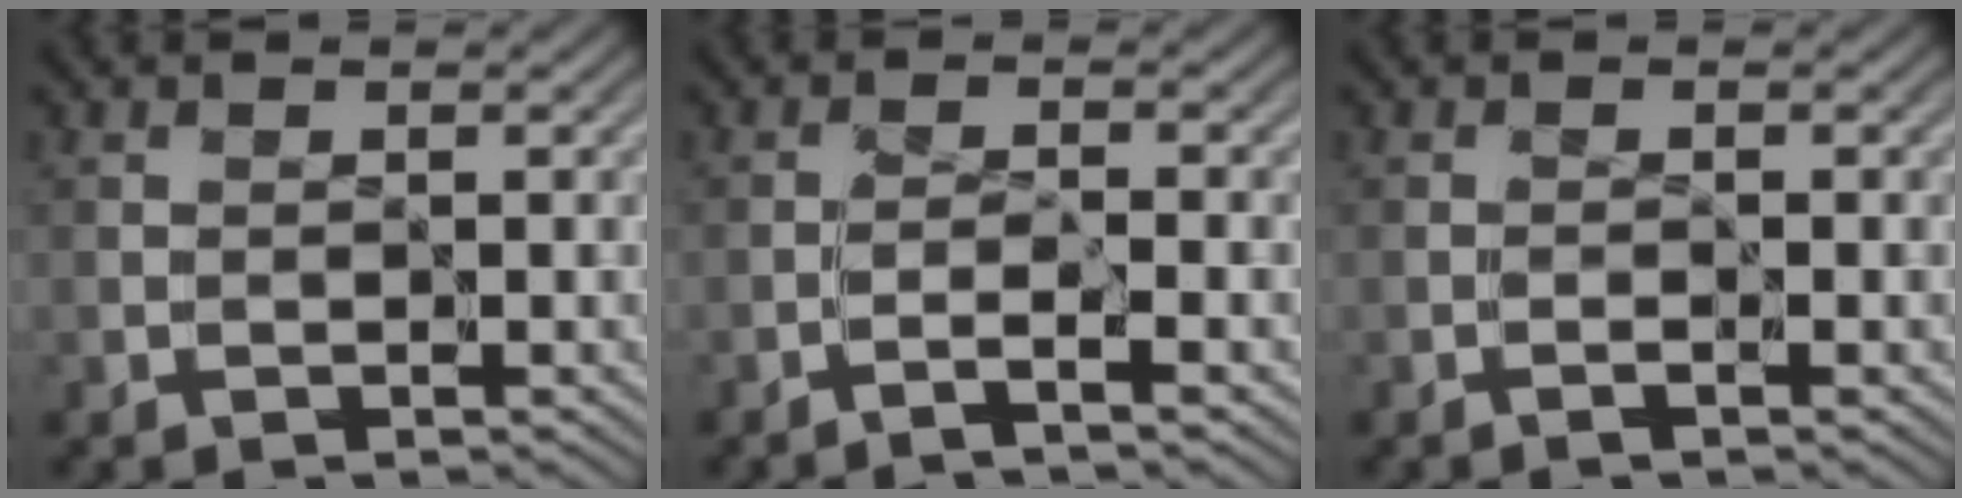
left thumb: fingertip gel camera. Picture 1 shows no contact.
{"total": 2.3, "force": [-1.7, -0.2, 1.5], "torque": [-0.026, 0.006, -0.040]}
{"total": 0.5, "force": [-0.3, -0.2, 0.4], "torque": [-0.009, 0.001, -0.008]}